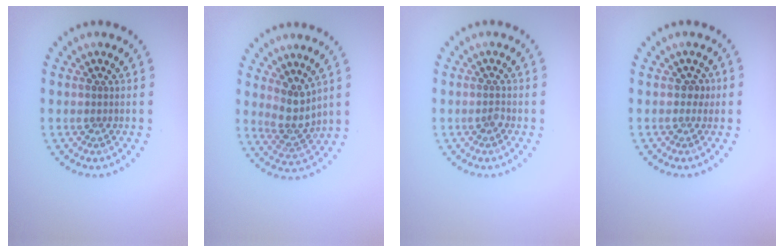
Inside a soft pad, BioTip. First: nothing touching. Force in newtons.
{"total": 2.9, "press": 2.4, "slide": 1.7}
{"total": 0.8, "press": 0.6, "slide": 0.5}
{"total": 1.0, "press": 1.0, "slide": 0.3}